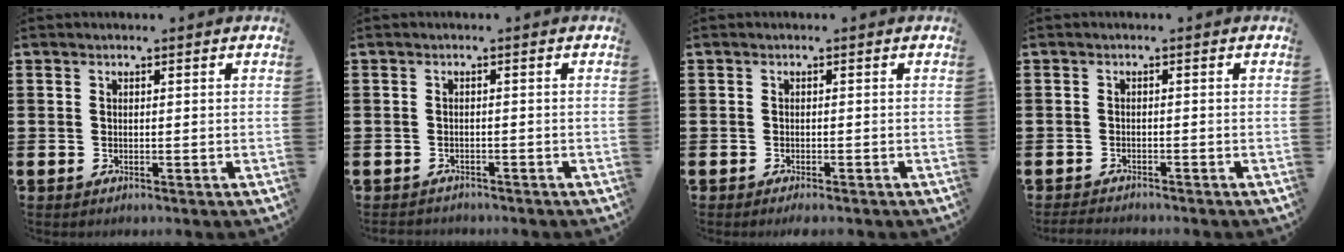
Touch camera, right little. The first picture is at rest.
{"total": 0.7, "force": [-0.7, 0.2, 0.0], "torque": [-0.003, 0.000, -0.016]}
{"total": 0.7, "force": [-0.6, 0.1, 0.4], "torque": [-0.009, -0.003, -0.011]}
{"total": 1.1, "force": [-1.1, 0.1, 0.2], "torque": [-0.007, 0.001, -0.023]}